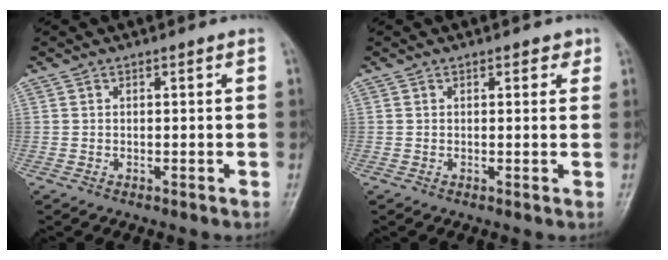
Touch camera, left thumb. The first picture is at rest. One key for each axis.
{"total": 1.9, "fx": 1.1, "fy": 1.1, "fz": 1.1, "tx": 0.000, "ty": -0.003, "tz": 0.010}